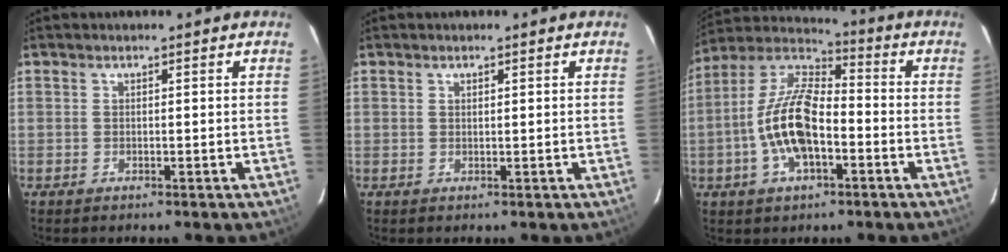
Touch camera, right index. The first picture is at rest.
{"total": 0.5, "force": [0.4, 0.2, 0.3], "torque": [-0.005, 0.002, 0.008]}
{"total": 14.6, "force": [-4.0, 6.6, 12.4], "torque": [-0.254, 0.007, -0.077]}